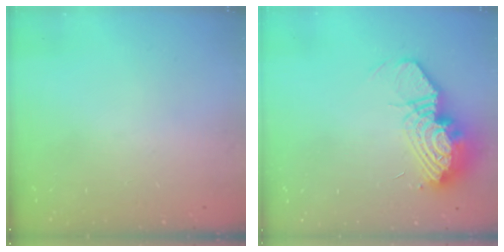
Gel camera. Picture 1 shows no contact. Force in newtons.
{"total": 16.9, "press": 16.7, "slide": 2.9}